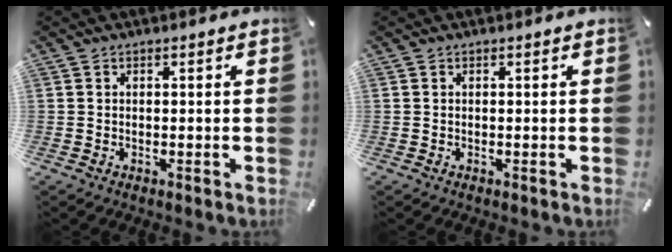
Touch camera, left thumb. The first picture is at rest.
{"total": 0.0}